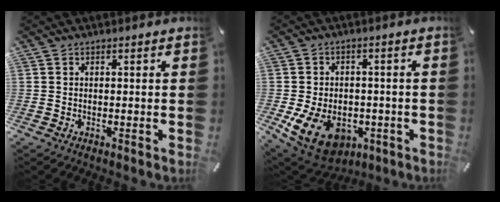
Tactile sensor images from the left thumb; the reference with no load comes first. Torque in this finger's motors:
{"motor_torque": [1.56, 2.70, 0.64, -0.33, 0.24]}